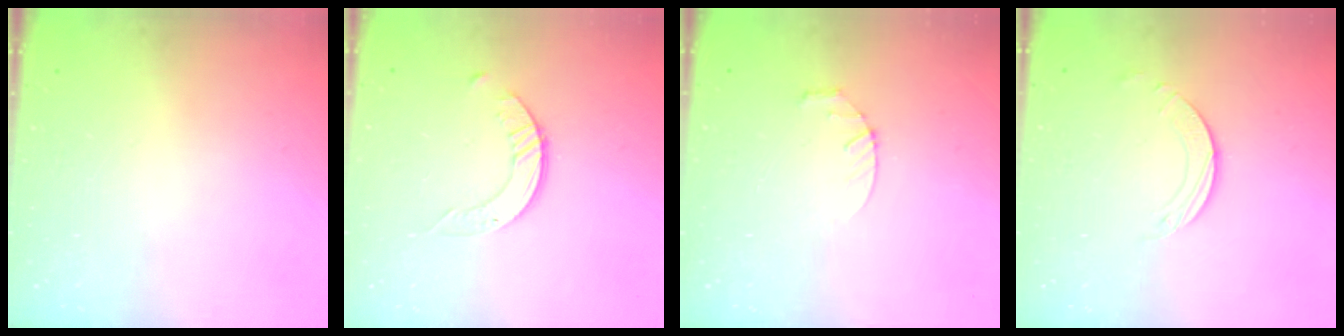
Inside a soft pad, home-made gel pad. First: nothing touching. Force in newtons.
{"total": 2.5, "press": 2.5, "slide": 0.3}
{"total": 2.8, "press": 2.8, "slide": 0.4}
{"total": 2.0, "press": 1.9, "slide": 0.3}